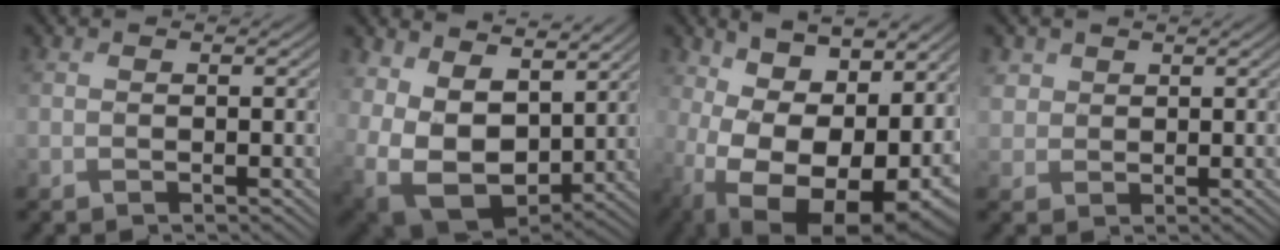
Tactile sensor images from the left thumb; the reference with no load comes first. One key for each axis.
{"total": 13.4, "fx": 3.1, "fy": 10.0, "fz": 8.3, "tx": -0.224, "ty": -0.025, "tz": 0.080}
{"total": 16.5, "fx": -0.3, "fy": 10.0, "fz": 13.2, "tx": -0.203, "ty": -0.036, "tz": 0.042}
{"total": 2.2, "fx": 1.1, "fy": 1.8, "fz": -0.4, "tx": -0.007, "ty": 0.002, "tz": 0.030}